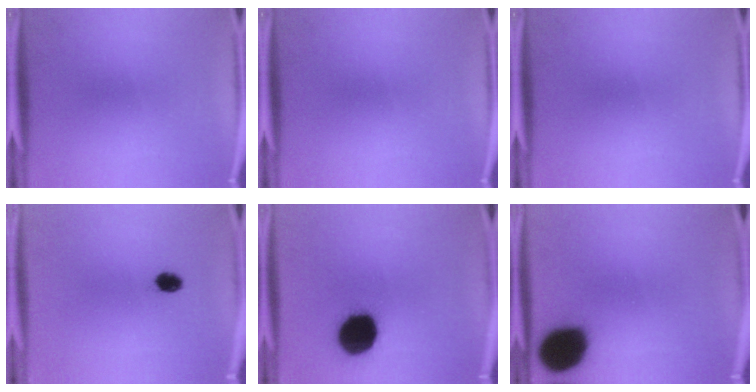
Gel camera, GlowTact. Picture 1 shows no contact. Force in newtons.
{"total": 0.0}
{"total": 0.0}
{"total": 2.9}
{"total": 17.2}
{"total": 19.1}